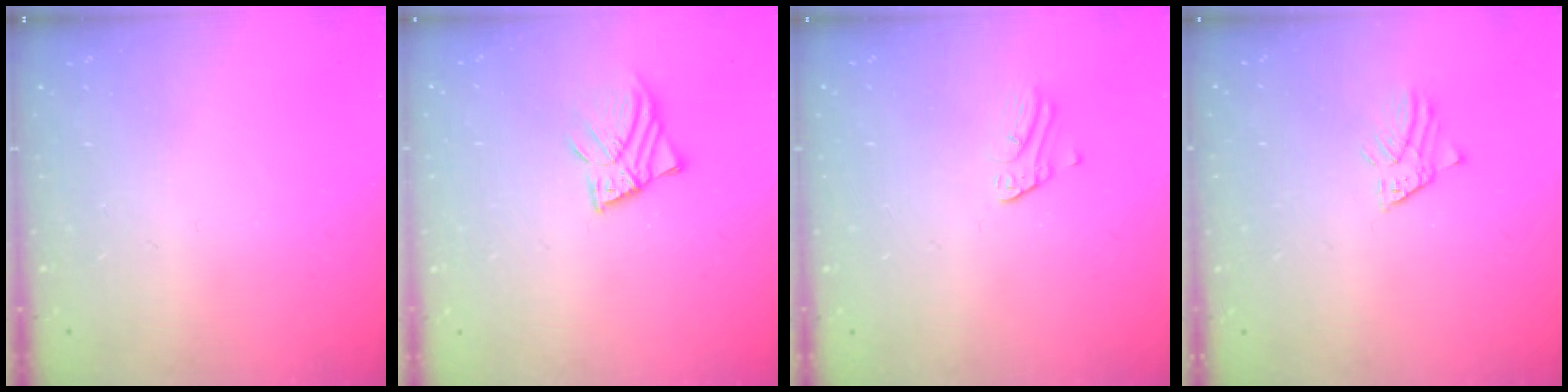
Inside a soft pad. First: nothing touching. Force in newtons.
{"total": 3.1, "press": 3.1, "slide": 0.3}
{"total": 1.3, "press": 1.3, "slide": 0.1}
{"total": 1.5, "press": 1.5, "slide": 0.1}